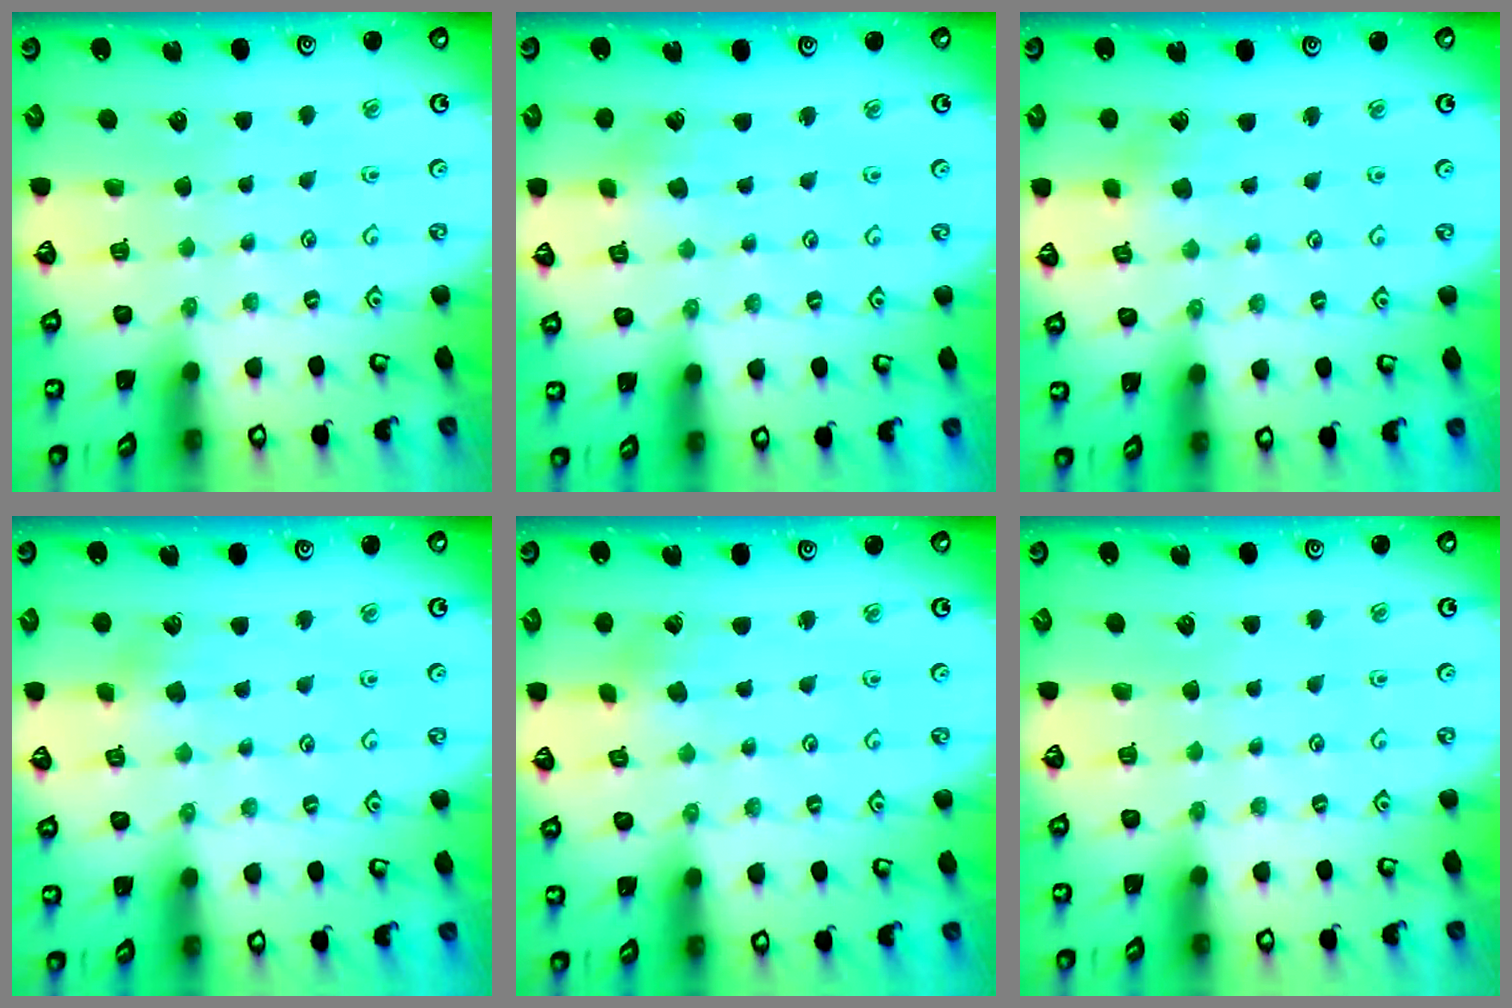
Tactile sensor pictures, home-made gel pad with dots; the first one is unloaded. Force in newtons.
{"total": 2.7, "press": 2.7, "slide": 0.4}
{"total": 2.8, "press": 2.8, "slide": 0.5}
{"total": 3.3, "press": 3.2, "slide": 0.5}
{"total": 0.9, "press": 0.9, "slide": 0.2}
{"total": 0.0}